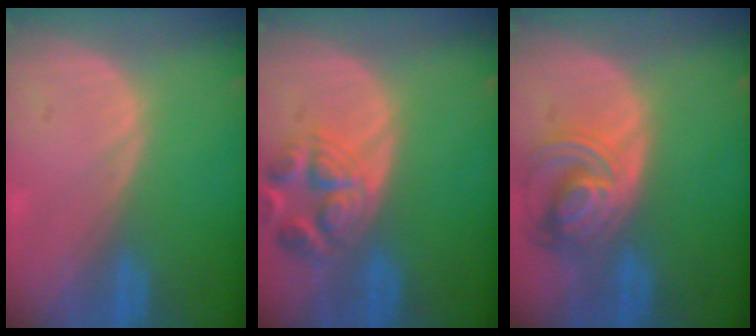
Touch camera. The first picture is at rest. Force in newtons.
{"total": 6.9, "press": 6.3, "slide": 2.7}
{"total": 7.8, "press": 6.8, "slide": 3.7}